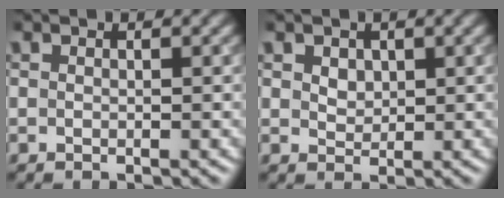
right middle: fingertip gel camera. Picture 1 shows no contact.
{"total": 1.7, "force": [0.8, 1.3, 0.9], "torque": [-0.016, 0.005, 0.010]}